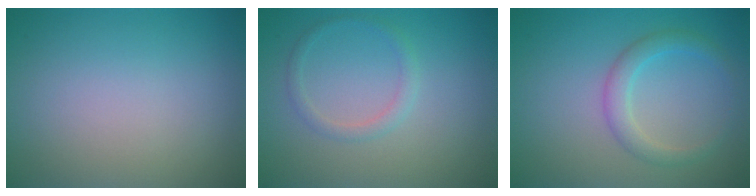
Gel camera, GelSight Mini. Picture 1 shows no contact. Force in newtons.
{"total": 1.4, "press": 1.4, "slide": 0.1}
{"total": 2.4, "press": 2.4, "slide": 0.2}